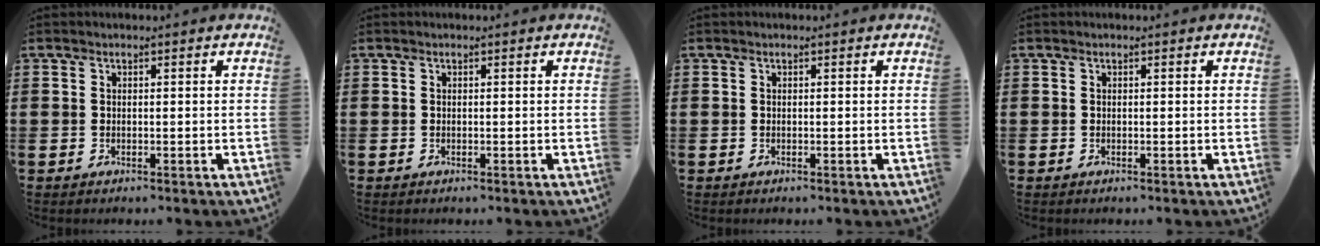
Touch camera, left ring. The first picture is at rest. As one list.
[{"total": 0.0}, {"total": 0.0}, {"total": 0.0}]